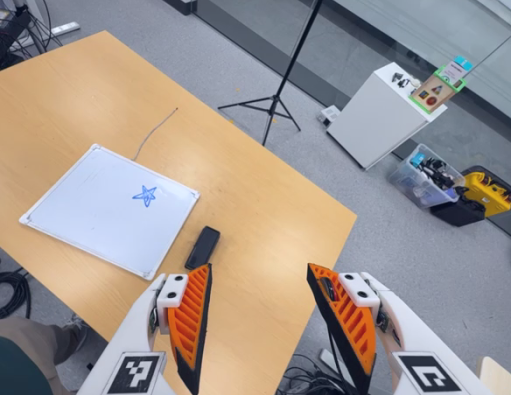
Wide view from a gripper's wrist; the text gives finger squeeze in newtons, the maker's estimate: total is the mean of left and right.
{"total": 0.0}